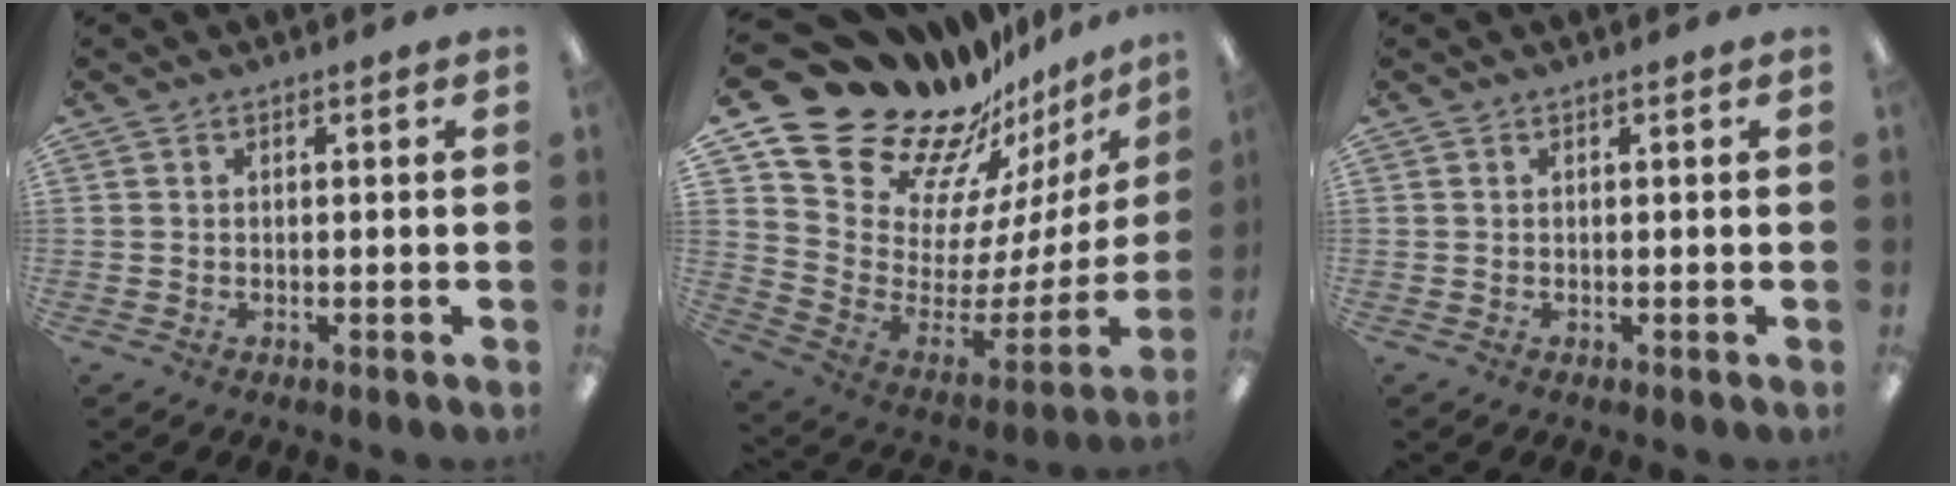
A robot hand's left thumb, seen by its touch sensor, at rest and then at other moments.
{"total": 25.2, "force": [21.0, 11.4, 7.8], "torque": [-0.112, -0.175, 0.397]}
{"total": 0.0}